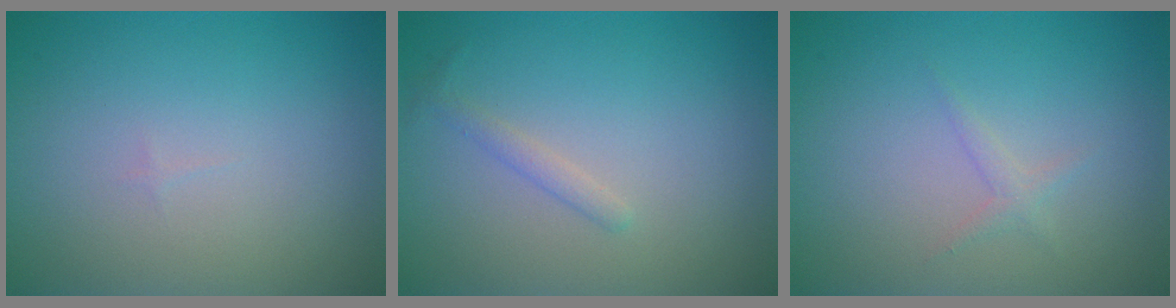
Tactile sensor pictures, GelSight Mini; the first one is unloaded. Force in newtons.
{"total": 1.1, "press": 1.1, "slide": 0.1}
{"total": 0.9, "press": 0.9, "slide": 0.0}